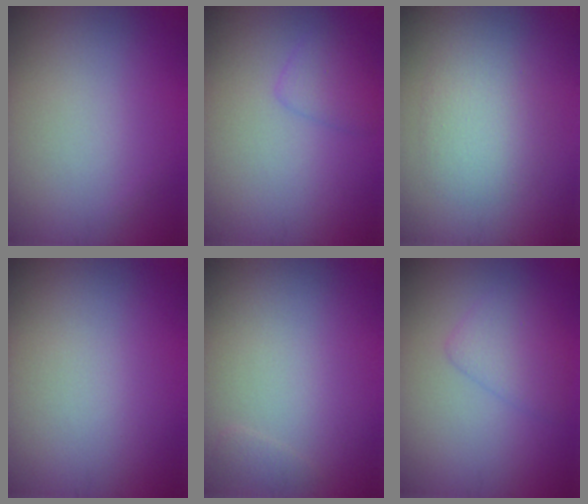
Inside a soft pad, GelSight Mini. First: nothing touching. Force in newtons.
{"total": 1.9, "press": 1.9, "slide": 0.2}
{"total": 2.8, "press": 2.8, "slide": 0.2}
{"total": 0.0}
{"total": 0.6, "press": 0.6, "slide": 0.1}
{"total": 2.7, "press": 2.7, "slide": 0.1}